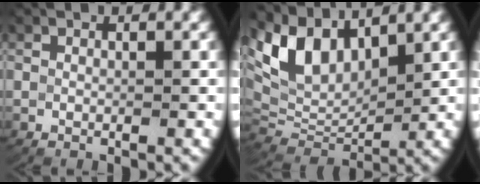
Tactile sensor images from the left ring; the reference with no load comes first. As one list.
[{"total": 10.6, "force": [3.7, 7.3, 6.8], "torque": [-0.157, -0.008, 0.069]}]